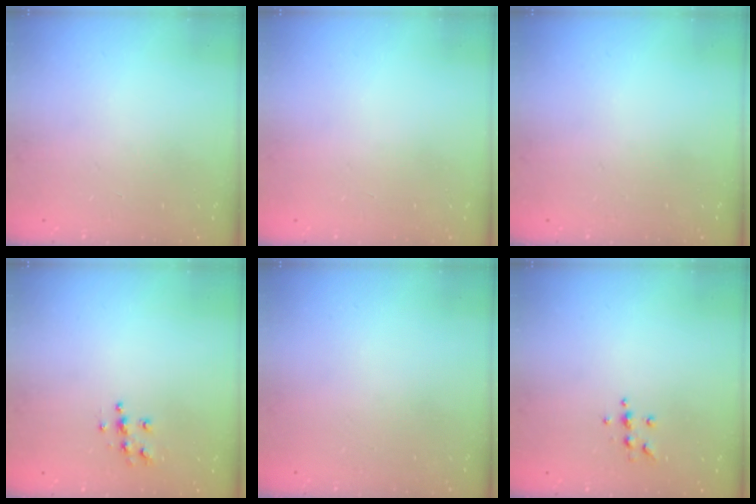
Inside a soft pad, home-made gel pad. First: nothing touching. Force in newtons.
{"total": 0.0}
{"total": 0.0}
{"total": 6.4, "press": 6.4, "slide": 0.3}
{"total": 0.0}
{"total": 5.0, "press": 4.9, "slide": 0.5}